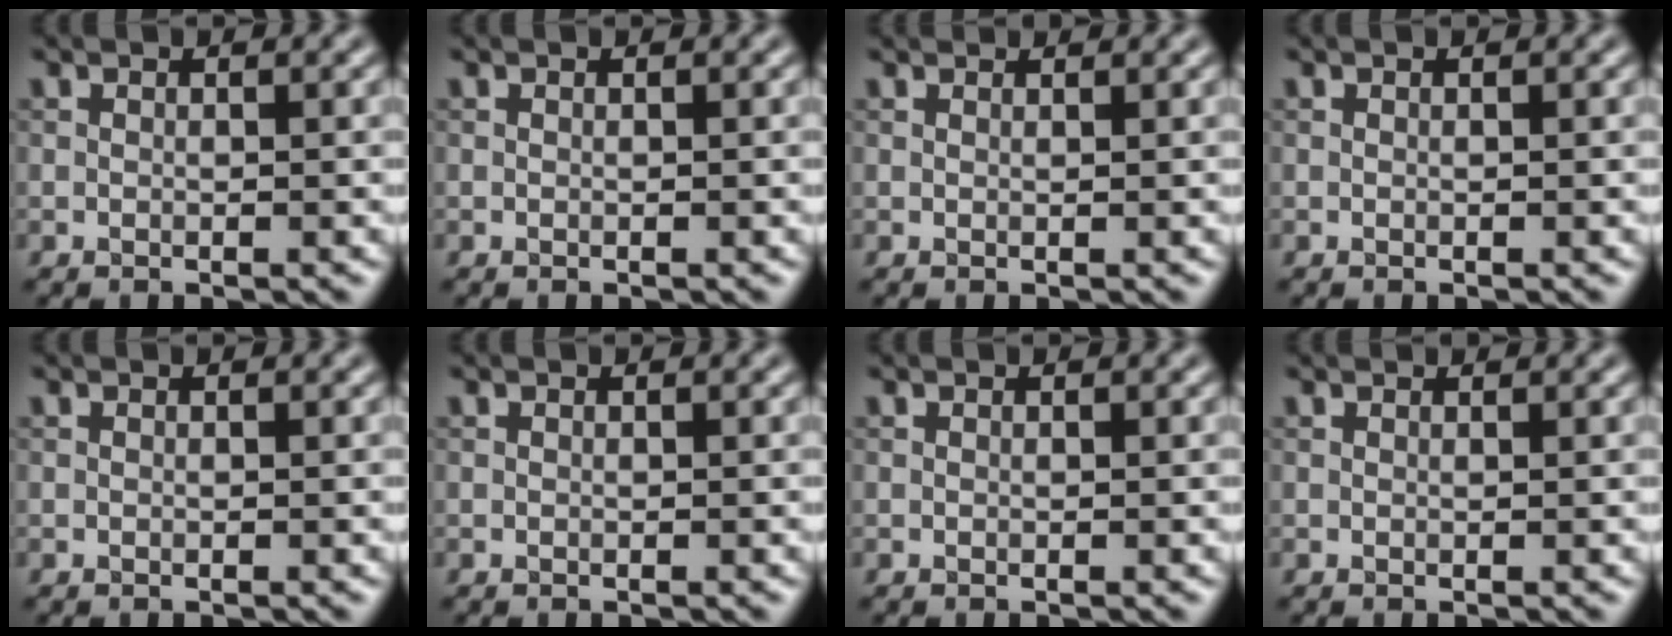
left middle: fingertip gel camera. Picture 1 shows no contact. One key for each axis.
{"total": 0.0}
{"total": 1.7, "fx": 1.6, "fy": 0.2, "fz": 0.5, "tx": -0.021, "ty": -0.003, "tz": 0.015}
{"total": 0.0}
{"total": 0.0}
{"total": 0.0}
{"total": 0.0}
{"total": 1.1, "fx": 1.1, "fy": 0.1, "fz": 0.3, "tx": -0.013, "ty": -0.005, "tz": 0.009}